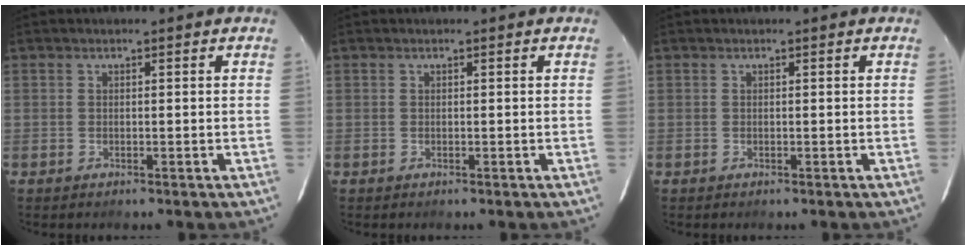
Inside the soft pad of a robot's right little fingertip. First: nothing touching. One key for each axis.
{"total": 0.0}
{"total": 0.0}